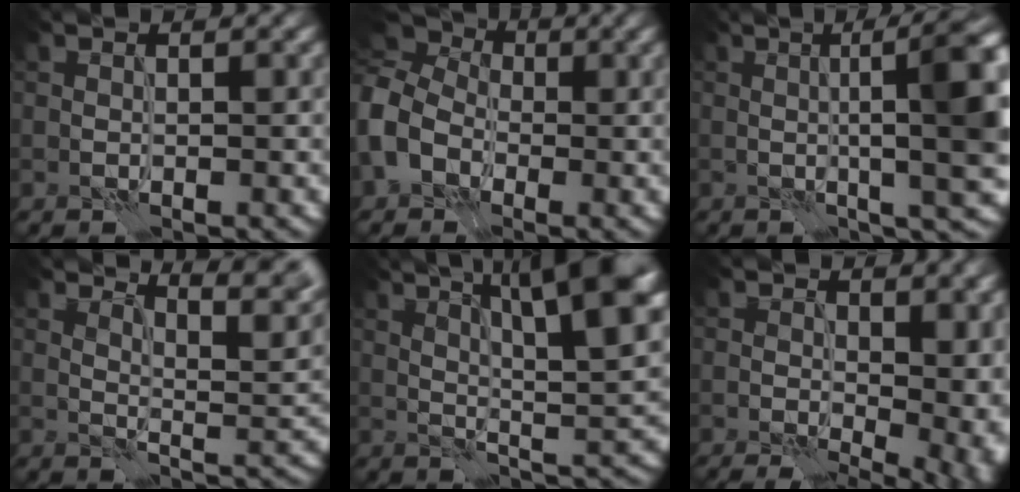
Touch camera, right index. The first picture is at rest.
{"total": 8.8, "force": [-0.9, 7.1, 5.1], "torque": [-0.104, -0.001, -0.029]}
{"total": 12.8, "force": [1.4, 3.5, 12.2], "torque": [-0.121, 0.021, 0.020]}
{"total": 7.8, "force": [5.9, 1.9, 4.7], "torque": [-0.067, 0.008, 0.083]}
{"total": 12.4, "force": [5.4, 3.4, 10.6], "torque": [-0.150, 0.012, 0.081]}
{"total": 10.8, "force": [1.0, 5.8, 9.1], "torque": [-0.072, 0.009, 0.037]}